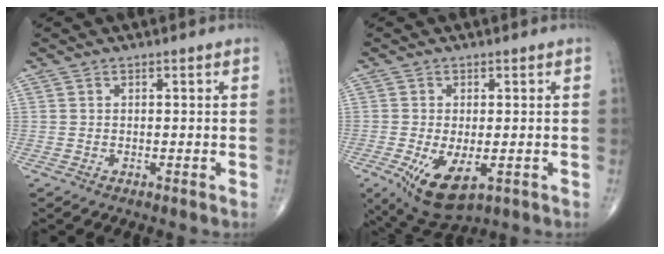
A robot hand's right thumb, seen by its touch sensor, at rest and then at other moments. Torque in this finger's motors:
{"motor_torque": [0.20, 0.14, 0.50, 0.27, 0.09]}